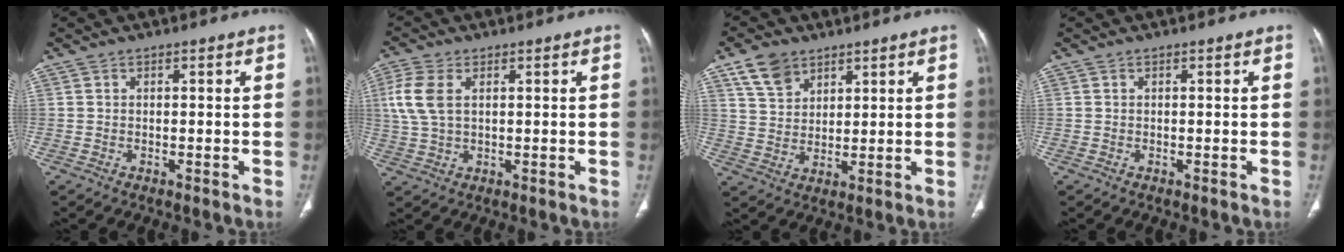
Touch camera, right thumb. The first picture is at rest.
{"total": 7.1, "force": [1.9, 4.0, 5.6], "torque": [-0.139, 0.006, 0.040]}
{"total": 7.2, "force": [4.7, 4.6, 3.1], "torque": [-0.041, -0.019, 0.096]}
{"total": 0.0}